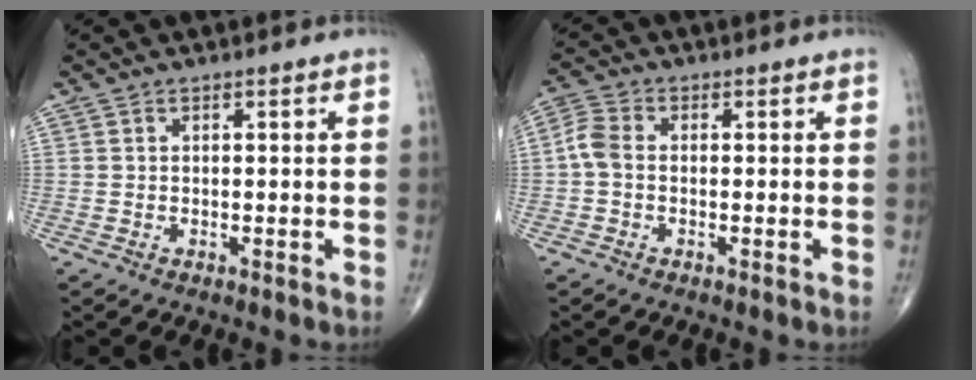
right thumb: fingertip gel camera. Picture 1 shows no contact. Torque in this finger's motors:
{"motor_torque": [-0.10, 0.22, 0.24, 0.14, 0.04]}